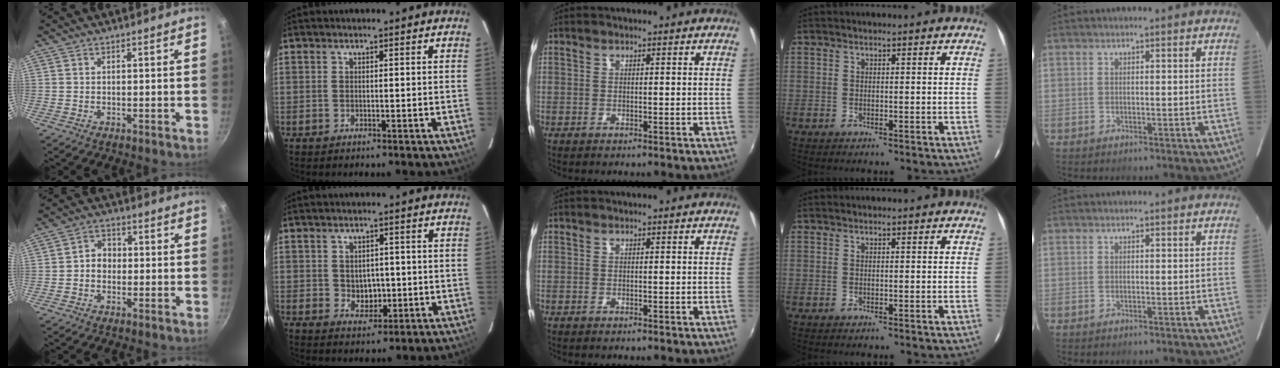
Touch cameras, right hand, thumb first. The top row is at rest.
{"thumb": {"total": 4.4, "force": [-0.3, 3.7, 2.2], "torque": [-0.009, 0.013, -0.013]}, "index": {"total": 4.5, "force": [-0.3, 3.7, 2.6], "torque": [-0.043, 0.001, 0.003]}}